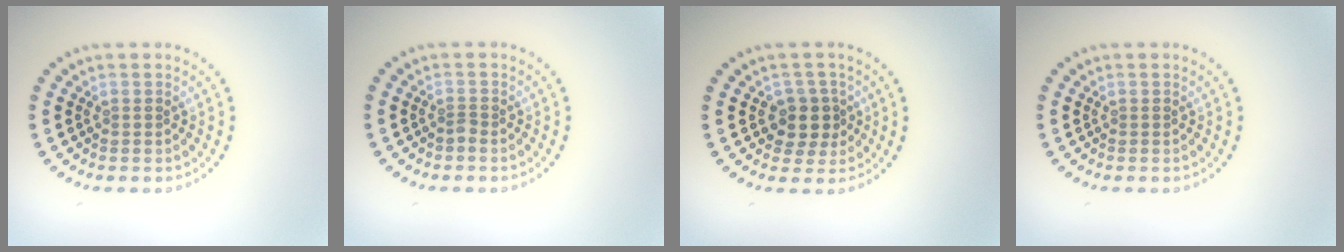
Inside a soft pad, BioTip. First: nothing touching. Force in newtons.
{"total": 0.8, "press": 0.5, "slide": 0.6}
{"total": 2.6, "press": 2.3, "slide": 1.2}
{"total": 0.0}